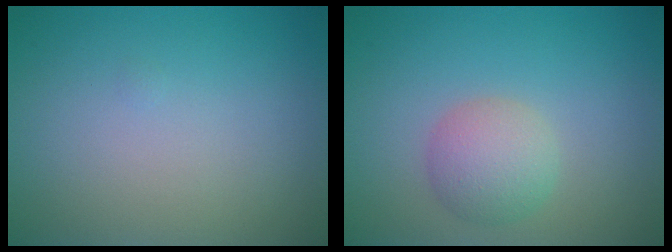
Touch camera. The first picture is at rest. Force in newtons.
{"total": 3.1, "press": 3.1, "slide": 0.1}